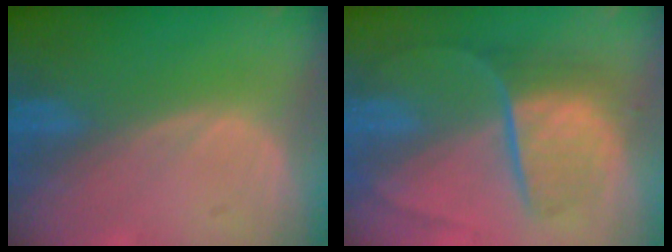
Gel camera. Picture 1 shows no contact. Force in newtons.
{"total": 9.2, "press": 7.7, "slide": 5.0}